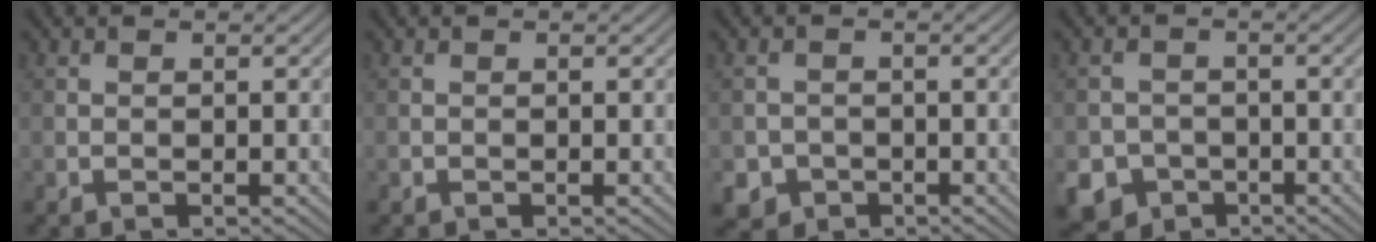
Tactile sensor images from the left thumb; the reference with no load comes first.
{"total": 0.0}
{"total": 2.6, "force": [-1.3, 2.3, 0.5], "torque": [-0.008, -0.007, -0.027]}
{"total": 6.1, "force": [-3.1, 5.1, 1.4], "torque": [-0.023, -0.016, -0.070]}